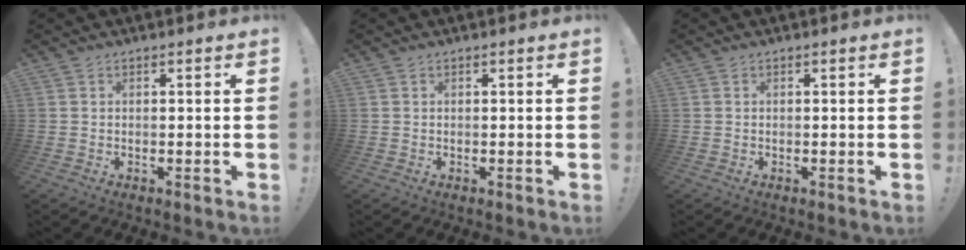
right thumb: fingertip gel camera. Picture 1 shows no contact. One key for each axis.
{"total": 0.0}
{"total": 0.0}